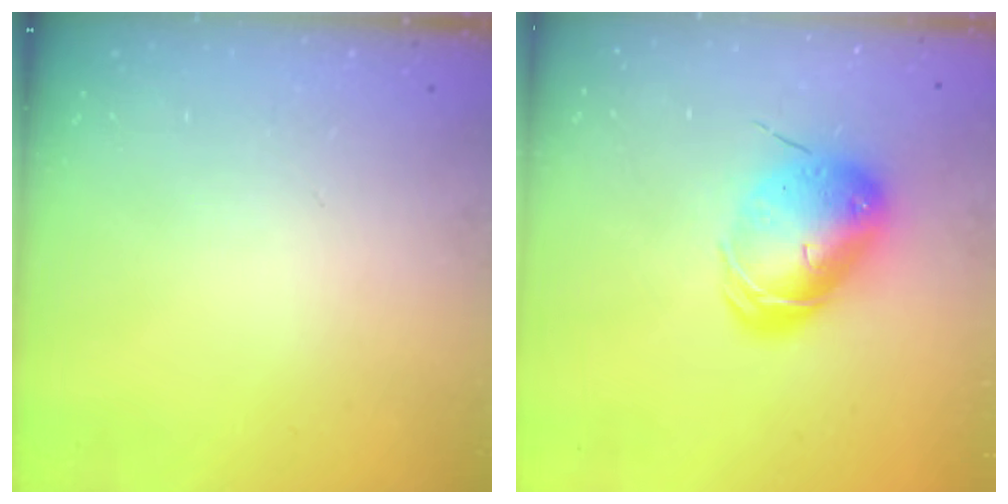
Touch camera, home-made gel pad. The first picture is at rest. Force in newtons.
{"total": 11.2, "press": 11.0, "slide": 1.8}